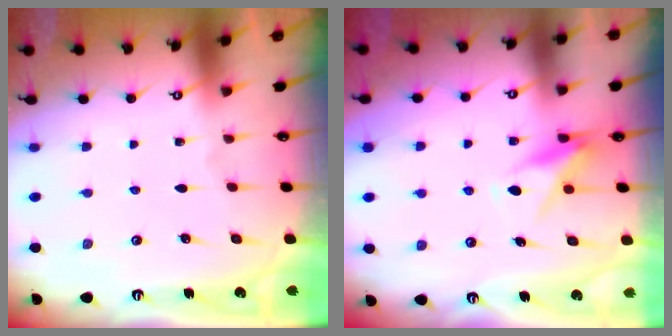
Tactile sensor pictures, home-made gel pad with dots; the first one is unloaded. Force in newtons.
{"total": 8.1, "press": 8.0, "slide": 0.9}